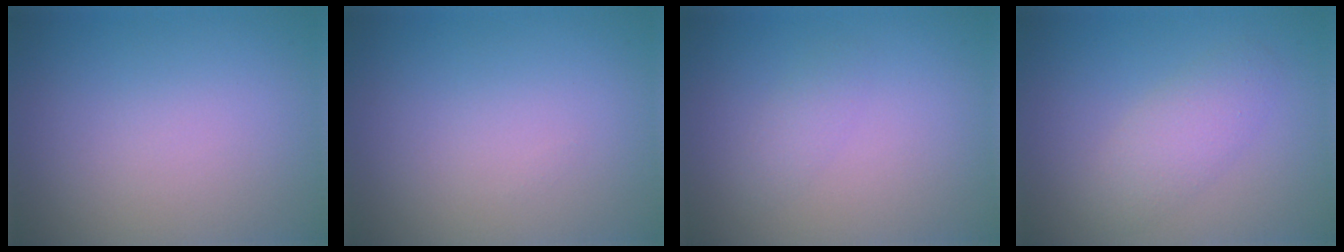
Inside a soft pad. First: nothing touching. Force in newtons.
{"total": 0.0}
{"total": 1.1, "press": 1.1, "slide": 0.0}
{"total": 2.7, "press": 2.7, "slide": 0.2}